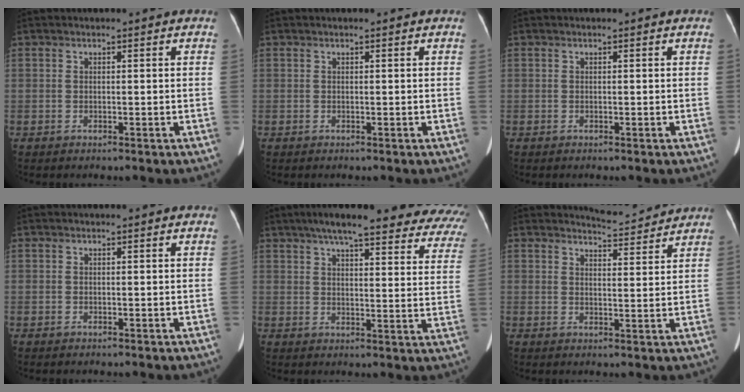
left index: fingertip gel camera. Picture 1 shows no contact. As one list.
[{"total": 0.0}, {"total": 0.0}, {"total": 0.0}, {"total": 26.0, "force": [22.1, 4.7, 12.9], "torque": [-0.171, -0.018, 0.249]}, {"total": 4.8, "force": [4.8, 0.2, -0.3], "torque": [-0.008, -0.005, 0.064]}]